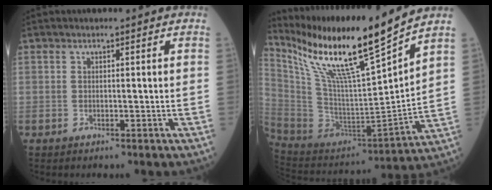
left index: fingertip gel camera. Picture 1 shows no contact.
{"total": 19.3, "force": [15.0, -0.4, 12.2], "torque": [-0.225, -0.017, 0.280]}